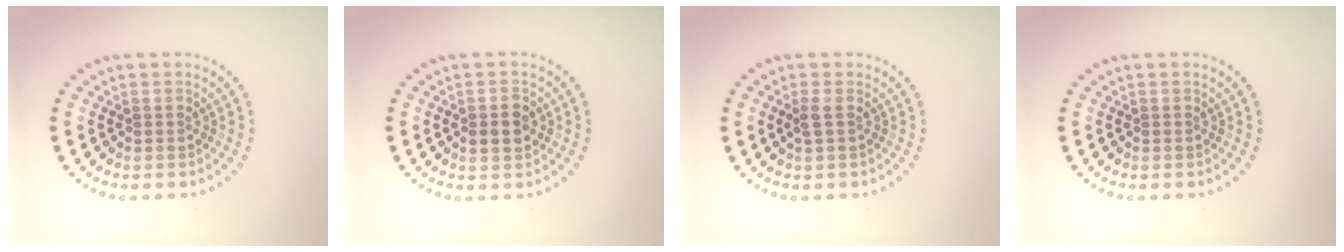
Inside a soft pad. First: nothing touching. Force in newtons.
{"total": 2.5, "press": 2.5, "slide": 0.2}
{"total": 1.0, "press": 0.9, "slide": 0.4}
{"total": 0.0}